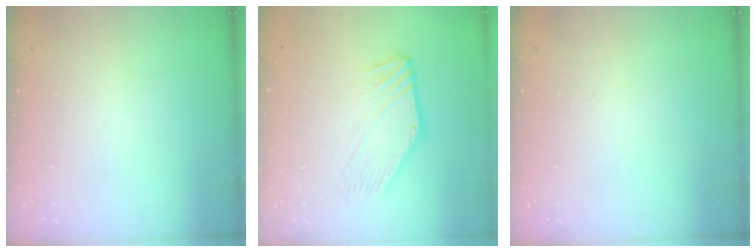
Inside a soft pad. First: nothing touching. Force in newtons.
{"total": 0.6, "press": 0.4, "slide": 0.4}
{"total": 0.0}